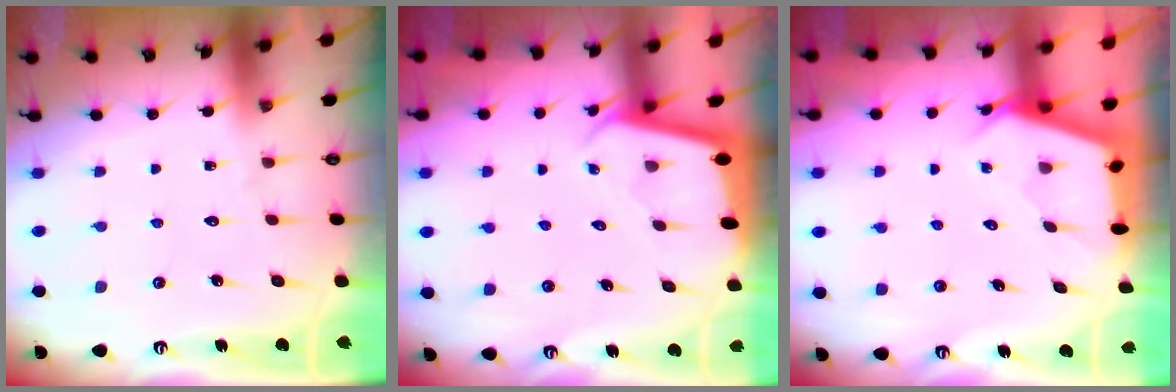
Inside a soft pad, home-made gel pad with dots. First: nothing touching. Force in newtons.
{"total": 2.0, "press": 2.0, "slide": 0.1}
{"total": 2.8, "press": 2.8, "slide": 0.3}